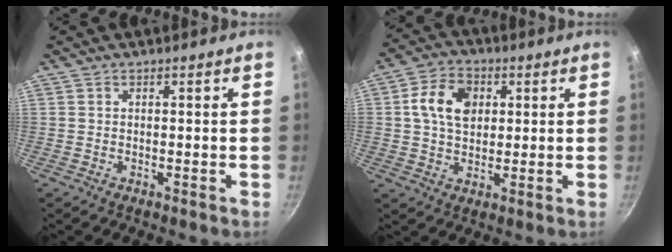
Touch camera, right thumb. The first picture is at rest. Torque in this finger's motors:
{"motor_torque": [0.58, 1.20, 0.44, -0.23, 0.51]}